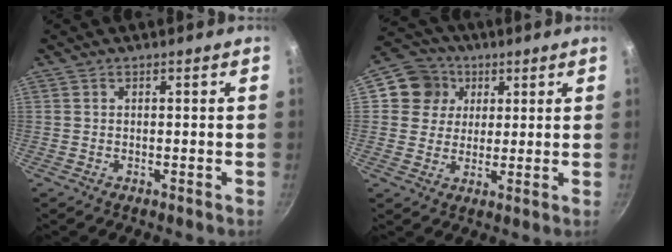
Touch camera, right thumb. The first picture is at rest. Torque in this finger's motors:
{"motor_torque": [0.22, 0.13, 0.23, 0.06, -0.01]}